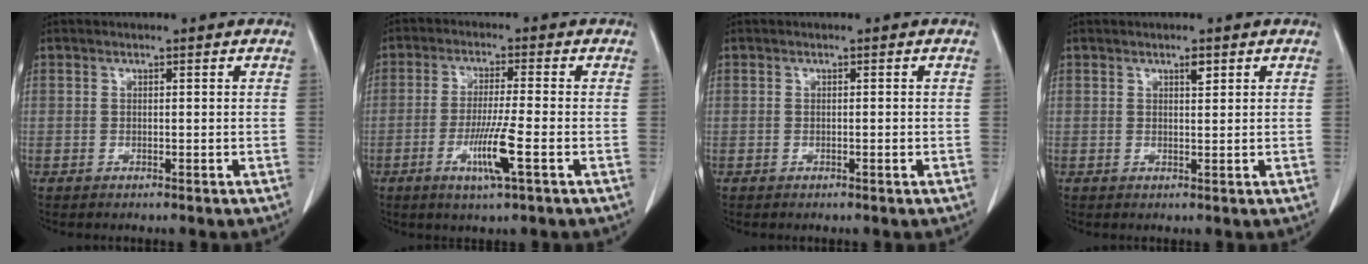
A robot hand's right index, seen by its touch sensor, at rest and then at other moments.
{"total": 7.2, "force": [-2.7, -0.4, 6.7], "torque": [-0.126, -0.017, -0.050]}
{"total": 0.5, "force": [-0.1, 0.1, 0.5], "torque": [-0.009, -0.001, 0.000]}
{"total": 1.3, "force": [0.8, 0.3, 1.0], "torque": [-0.018, -0.004, 0.013]}